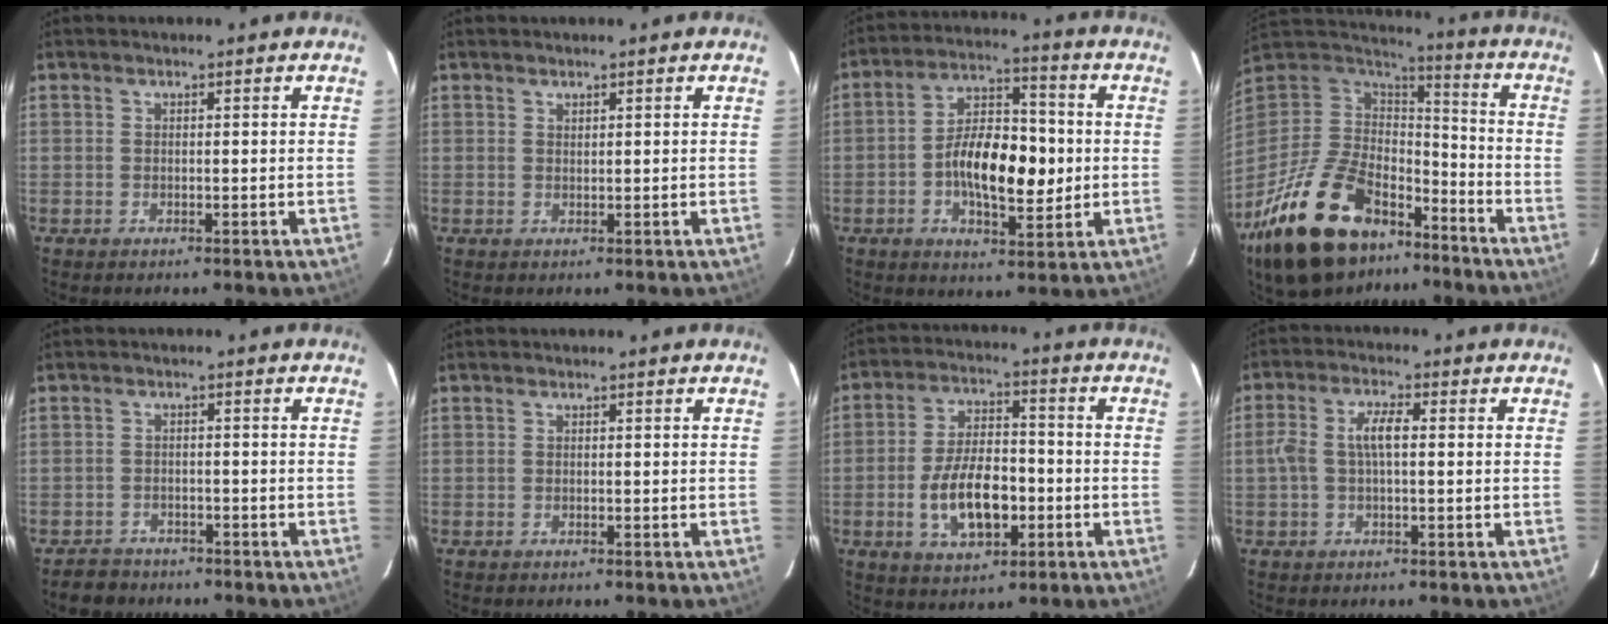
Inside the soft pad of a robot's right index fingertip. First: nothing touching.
{"total": 0.6, "force": [0.6, 0.1, 0.1], "torque": [-0.001, 0.001, 0.012]}
{"total": 13.3, "force": [-1.6, 5.9, 11.8], "torque": [-0.212, 0.015, -0.027]}
{"total": 28.6, "force": [-18.0, 15.1, 16.3], "torque": [-0.340, -0.006, -0.283]}
{"total": 4.3, "force": [-3.6, 2.3, 0.1], "torque": [-0.016, 0.011, -0.057]}
{"total": 0.0}
{"total": 12.0, "force": [-3.4, 6.0, 9.9], "torque": [-0.194, 0.009, -0.047]}
{"total": 5.1, "force": [0.1, 1.7, 4.8], "torque": [-0.095, 0.014, 0.003]}